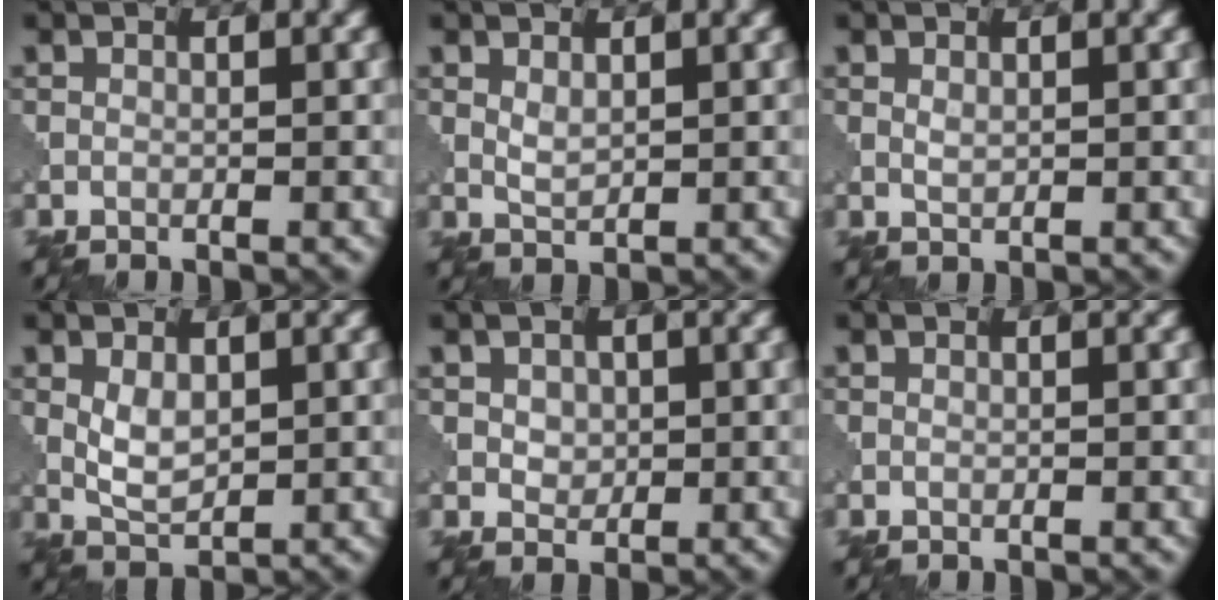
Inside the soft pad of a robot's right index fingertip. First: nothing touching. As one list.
[{"total": 1.4, "force": [0.6, 0.7, 1.1], "torque": [-0.027, -0.001, 0.015]}, {"total": 0.8, "force": [0.3, 0.4, 0.7], "torque": [-0.016, -0.001, 0.007]}, {"total": 2.9, "force": [0.5, 1.6, 2.3], "torque": [-0.054, -0.001, 0.013]}, {"total": 1.7, "force": [0.4, 1.4, 0.9], "torque": [-0.018, -0.001, 0.008]}, {"total": 0.0}]